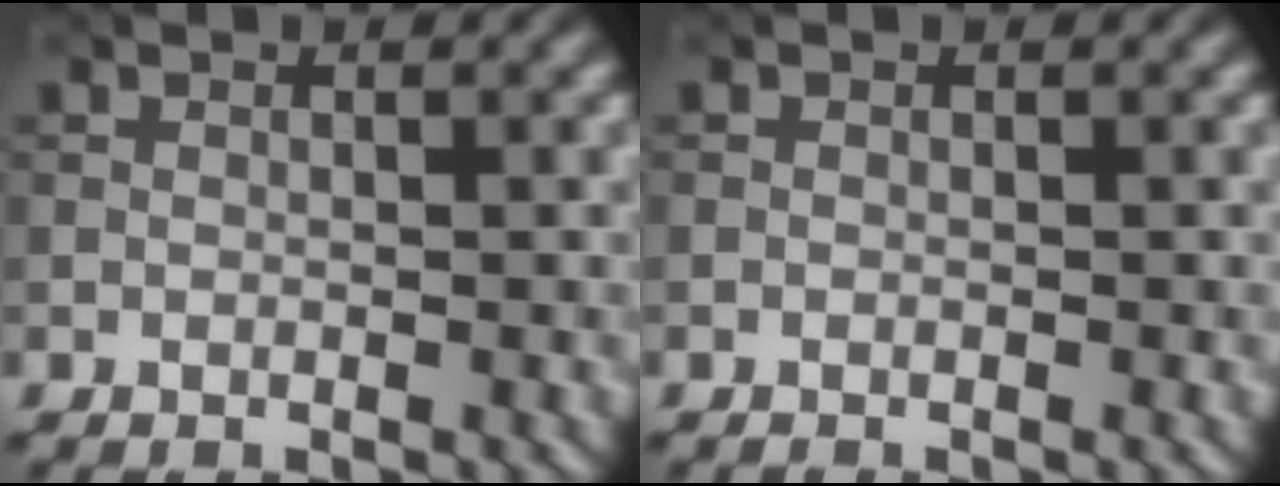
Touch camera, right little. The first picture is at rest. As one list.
[{"total": 0.0}]